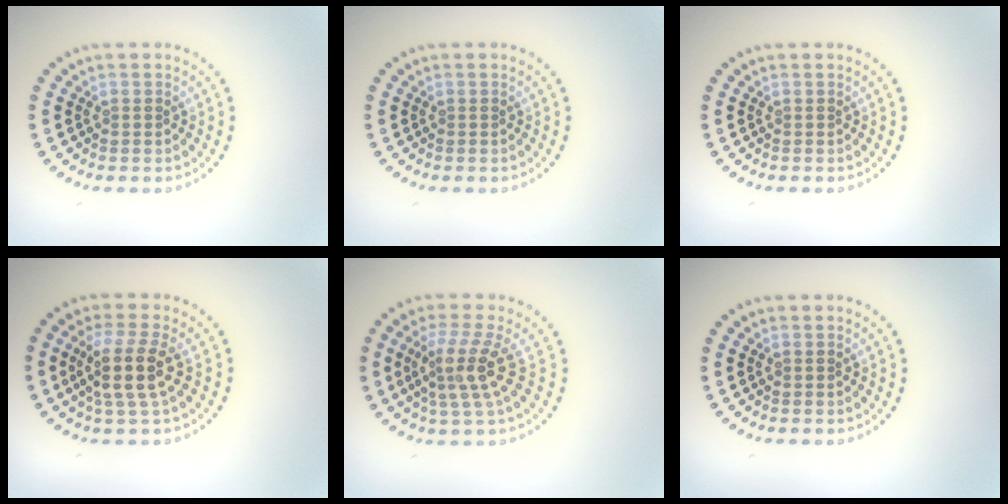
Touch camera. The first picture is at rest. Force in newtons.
{"total": 0.0}
{"total": 0.0}
{"total": 3.9, "press": 3.2, "slide": 2.1}
{"total": 3.8, "press": 2.8, "slide": 2.6}
{"total": 0.0}